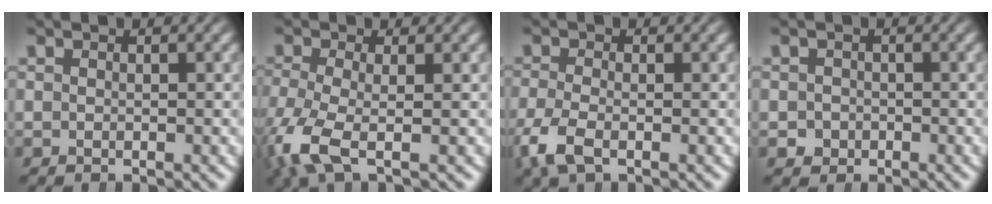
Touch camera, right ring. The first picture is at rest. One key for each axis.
{"total": 4.7, "fx": -1.7, "fy": 2.3, "fz": 3.8, "tx": -0.105, "ty": -0.031, "tz": -0.014}
{"total": 3.1, "fx": -1.8, "fy": 1.4, "fz": 2.1, "tx": -0.061, "ty": -0.017, "tz": -0.024}
{"total": 2.1, "fx": -1.0, "fy": 1.8, "fz": 0.2, "tx": -0.011, "ty": -0.017, "tz": -0.009}